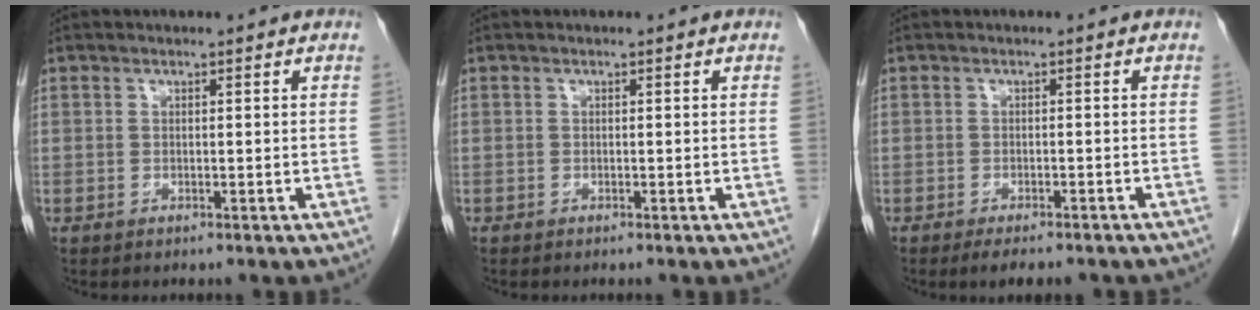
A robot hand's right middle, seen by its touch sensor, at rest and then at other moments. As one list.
[{"total": 0.0}, {"total": 6.4, "force": [-5.2, 1.5, 3.4], "torque": [-0.036, -0.007, -0.066]}]